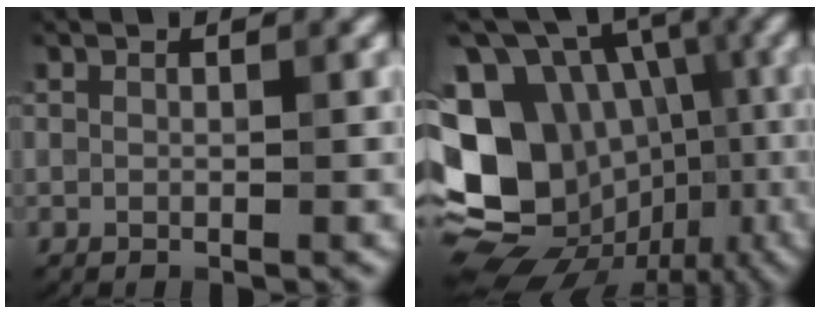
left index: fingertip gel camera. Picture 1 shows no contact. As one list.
[{"total": 18.3, "force": [-2.1, 14.7, 10.6], "torque": [-0.203, -0.002, -0.007]}]